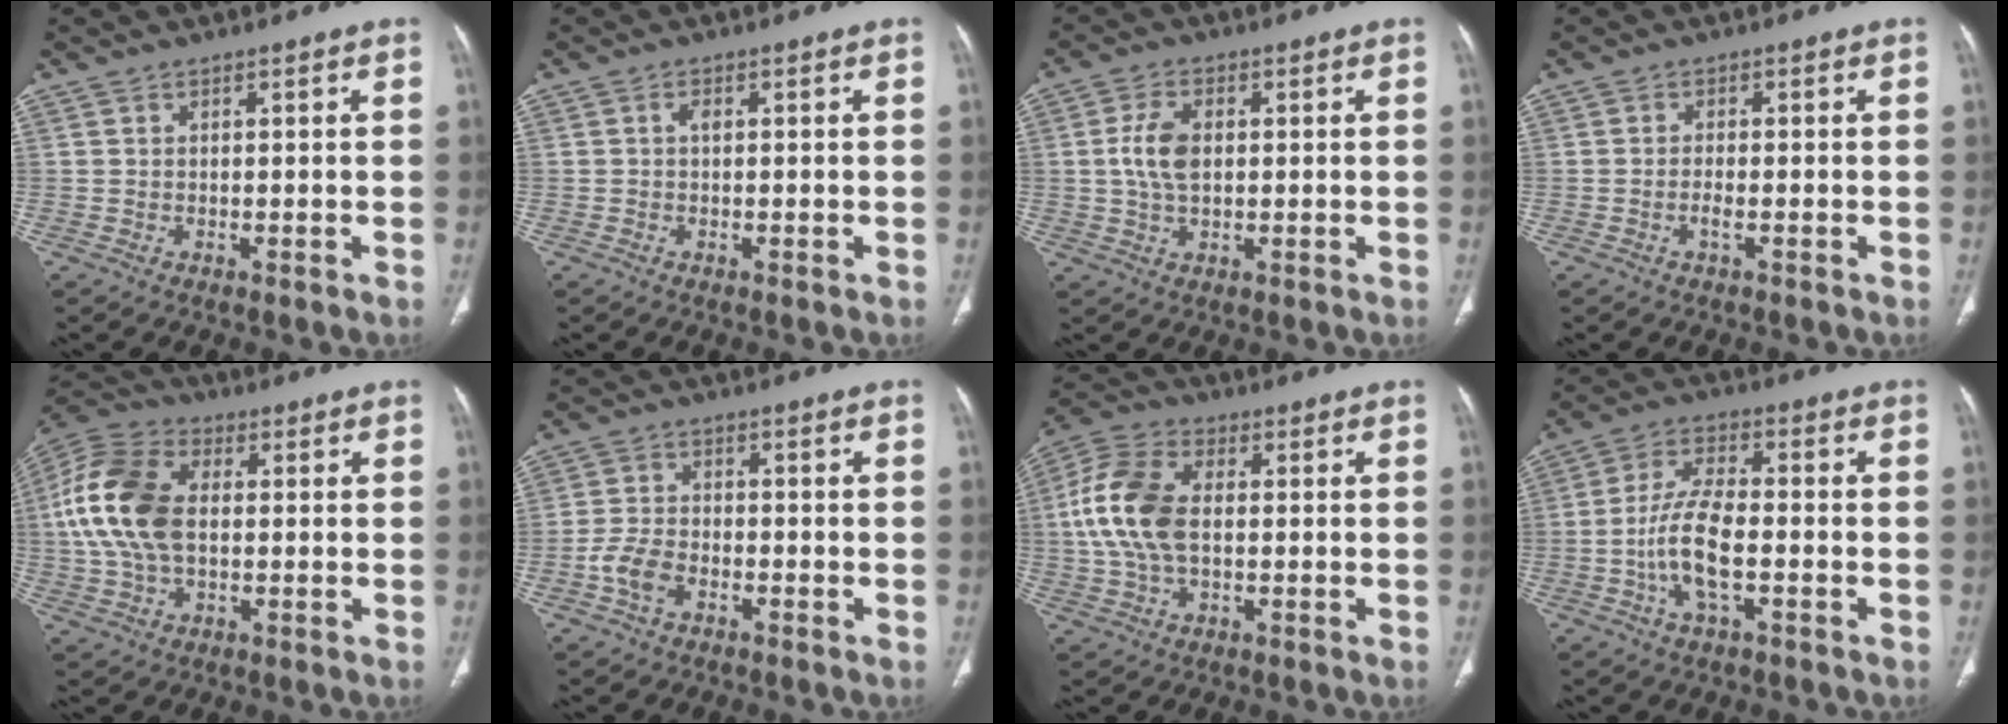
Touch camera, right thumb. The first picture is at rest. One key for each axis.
{"total": 1.0, "fx": 0.0, "fy": 0.6, "fz": 0.8, "tx": -0.010, "ty": 0.003, "tz": -0.004}
{"total": 6.3, "fx": 0.6, "fy": 3.7, "fz": 5.1, "tx": -0.104, "ty": 0.003, "tz": 0.009}
{"total": 1.8, "fx": -0.8, "fy": 0.4, "fz": 1.6, "tx": -0.032, "ty": 0.002, "tz": -0.017}
{"total": 16.3, "fx": 0.9, "fy": 10.4, "fz": 12.5, "tx": -0.255, "ty": 0.022, "tz": 0.013}
{"total": 5.4, "fx": -2.5, "fy": 3.2, "fz": 3.4, "tx": -0.068, "ty": 0.017, "tz": -0.053}
{"total": 11.5, "fx": 0.1, "fy": 6.9, "fz": 9.3, "tx": -0.200, "ty": 0.019, "tz": 0.000}
{"total": 10.3, "fx": -2.6, "fy": 4.2, "fz": 9.0, "tx": -0.182, "ty": 0.022, "tz": -0.055}